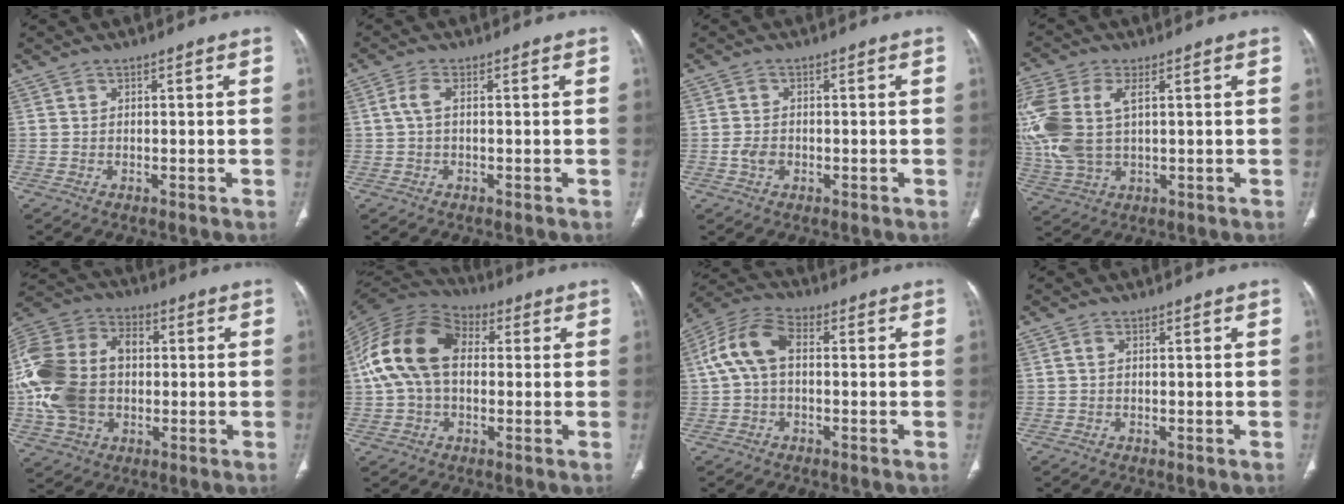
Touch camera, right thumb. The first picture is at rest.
{"total": 2.5, "force": [0.3, 1.1, 2.3], "torque": [-0.057, 0.005, 0.003]}
{"total": 2.5, "force": [-0.7, 1.8, 1.5], "torque": [-0.024, 0.004, -0.014]}
{"total": 14.6, "force": [2.8, 8.3, 11.7], "torque": [-0.301, 0.008, 0.061]}
{"total": 21.4, "force": [0.0, 15.4, 14.9], "torque": [-0.309, 0.026, 0.005]}
{"total": 16.7, "force": [1.8, 11.2, 12.3], "torque": [-0.236, 0.038, 0.023]}
{"total": 9.4, "force": [0.6, 5.7, 7.5], "torque": [-0.157, 0.030, 0.005]}
{"total": 0.8, "force": [0.1, 0.5, 0.6], "torque": [-0.012, 0.001, 0.000]}